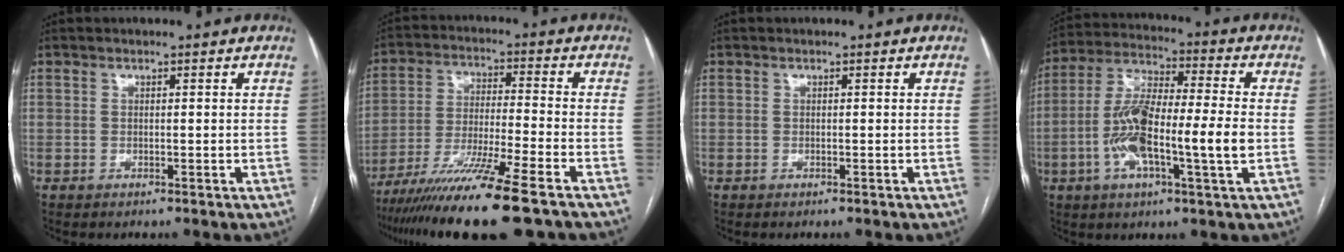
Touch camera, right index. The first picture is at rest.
{"total": 15.6, "force": [-11.5, -0.8, 10.5], "torque": [-0.197, -0.046, -0.198]}
{"total": 0.0}
{"total": 14.5, "force": [-2.9, 1.8, 14.1], "torque": [-0.278, 0.008, -0.057]}